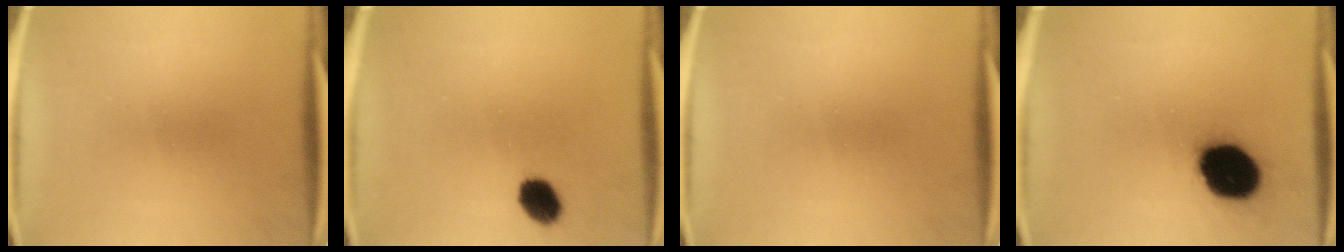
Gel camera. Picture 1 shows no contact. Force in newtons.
{"total": 5.5}
{"total": 0.0}
{"total": 18.1}